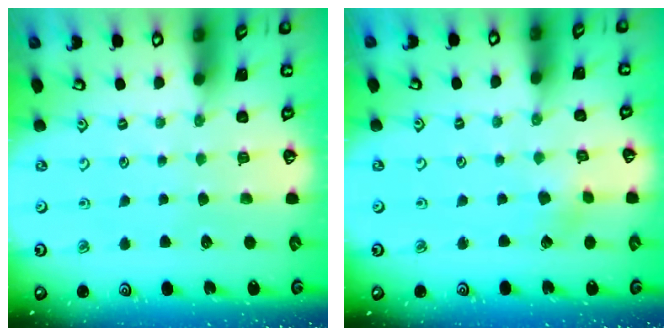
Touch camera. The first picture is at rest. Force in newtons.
{"total": 1.9, "press": 1.9, "slide": 0.2}